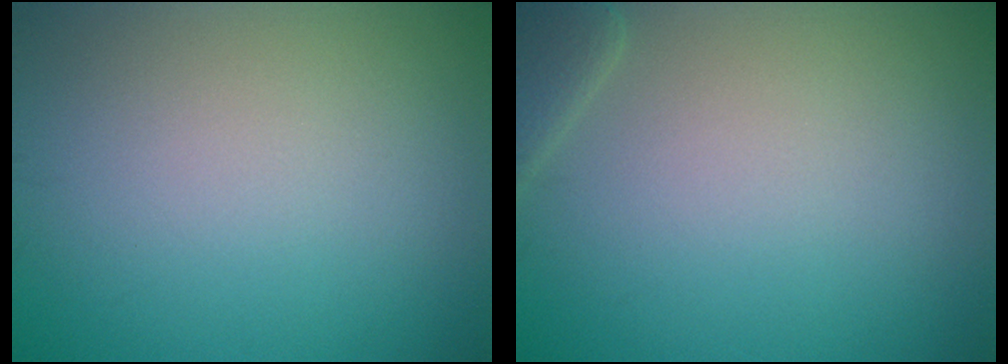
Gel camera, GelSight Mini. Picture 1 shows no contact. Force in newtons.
{"total": 1.9, "press": 1.9, "slide": 0.3}